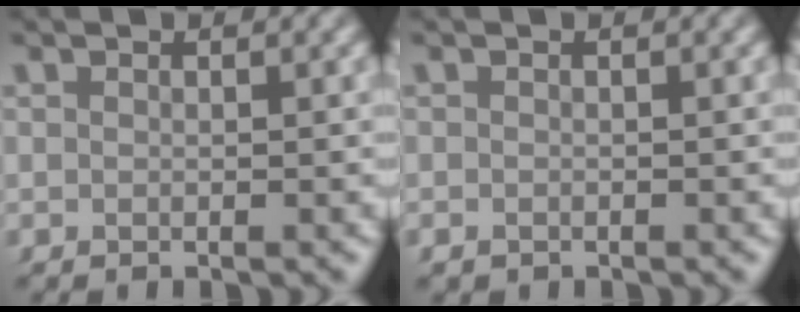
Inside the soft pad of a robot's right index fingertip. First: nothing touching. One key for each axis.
{"total": 0.7, "fx": -0.5, "fy": 0.5, "fz": -0.1, "tx": -0.004, "ty": -0.007, "tz": -0.008}